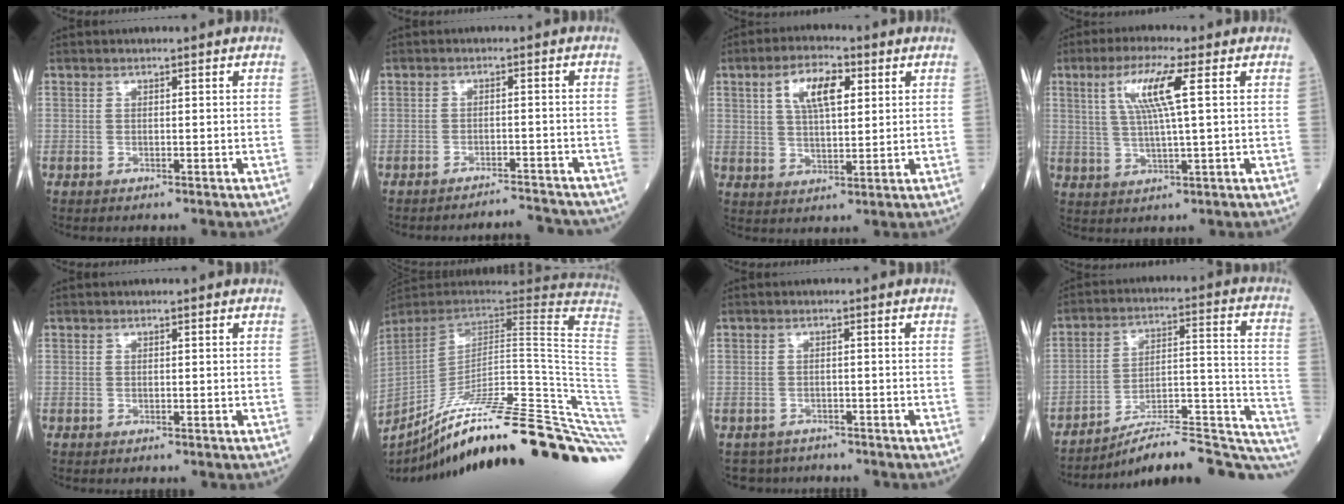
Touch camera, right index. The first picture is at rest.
{"total": 5.5, "force": [-5.5, 0.5, 0.0], "torque": [0.009, 0.008, -0.072]}
{"total": 7.9, "force": [3.1, 3.0, 6.7], "torque": [-0.125, 0.012, 0.056]}
{"total": 7.8, "force": [2.5, 0.0, 7.4], "torque": [-0.147, 0.009, 0.051]}
{"total": 0.0}
{"total": 37.0, "force": [-26.2, -0.3, 26.1], "torque": [-0.238, -0.046, -0.369]}
{"total": 3.3, "force": [-2.8, 1.6, -0.9], "torque": [0.010, 0.001, -0.050]}
{"total": 23.1, "force": [-21.0, 2.5, 9.2], "torque": [-0.060, 0.042, -0.296]}